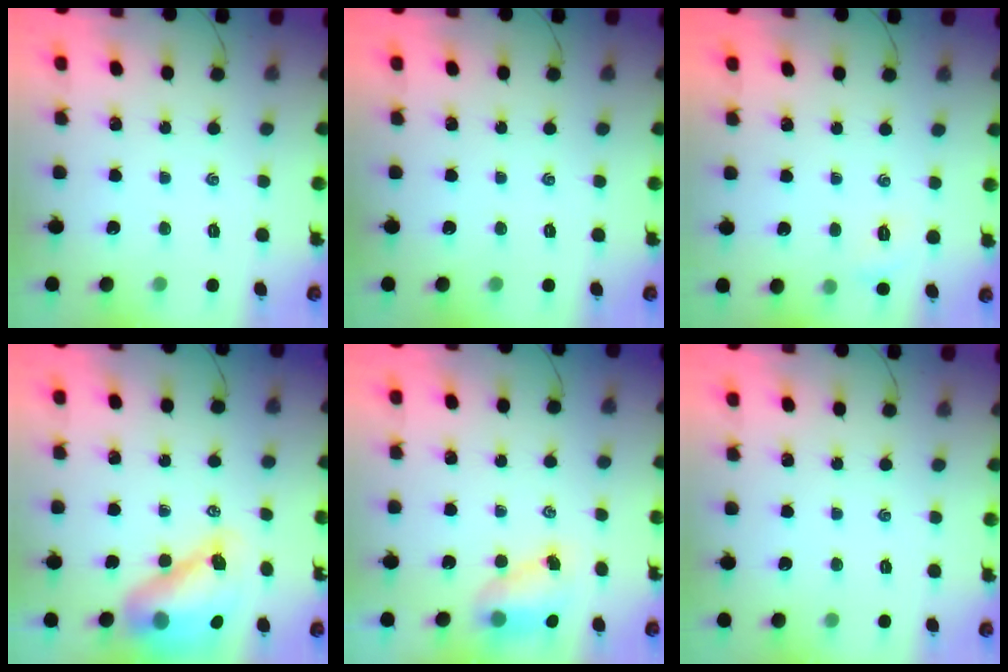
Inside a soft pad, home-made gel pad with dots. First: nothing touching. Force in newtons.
{"total": 0.0}
{"total": 2.0, "press": 1.9, "slide": 0.6}
{"total": 13.5, "press": 13.0, "slide": 3.8}
{"total": 5.6, "press": 5.6, "slide": 0.5}
{"total": 0.0}